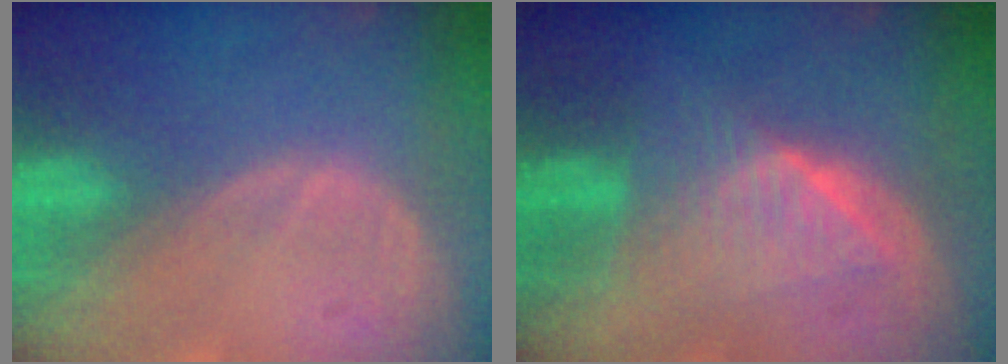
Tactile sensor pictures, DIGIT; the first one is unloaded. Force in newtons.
{"total": 6.6, "press": 6.6, "slide": 0.1}